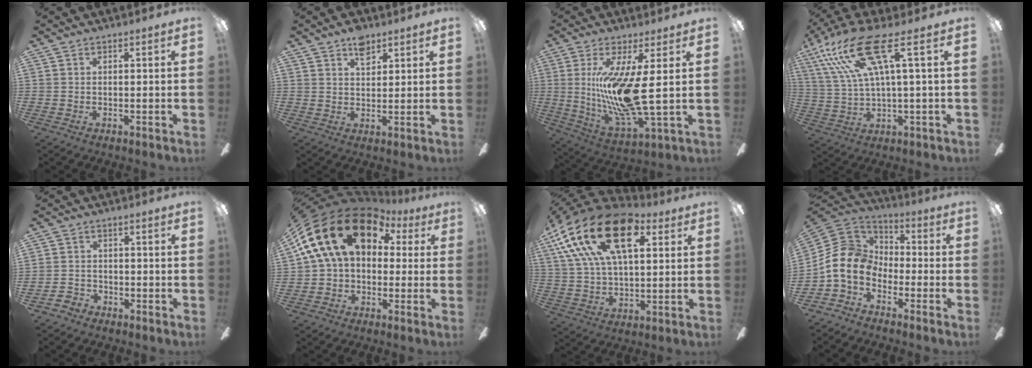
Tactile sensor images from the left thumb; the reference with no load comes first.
{"total": 5.5, "force": [3.6, 2.9, 2.9], "torque": [-0.032, -0.014, 0.060]}
{"total": 15.5, "force": [2.3, 2.7, 15.1], "torque": [-0.317, -0.026, 0.031]}
{"total": 17.6, "force": [7.5, 4.2, 15.3], "torque": [-0.306, -0.017, 0.119]}
{"total": 3.3, "force": [-2.6, 2.0, 0.5], "torque": [-0.012, 0.013, -0.051]}
{"total": 18.9, "force": [6.6, 12.6, 12.4], "torque": [-0.236, -0.011, 0.120]}
{"total": 24.5, "force": [12.0, 12.4, 17.5], "torque": [-0.346, -0.041, 0.201]}
{"total": 11.5, "force": [-3.2, 9.1, 6.3], "torque": [-0.161, 0.024, -0.062]}